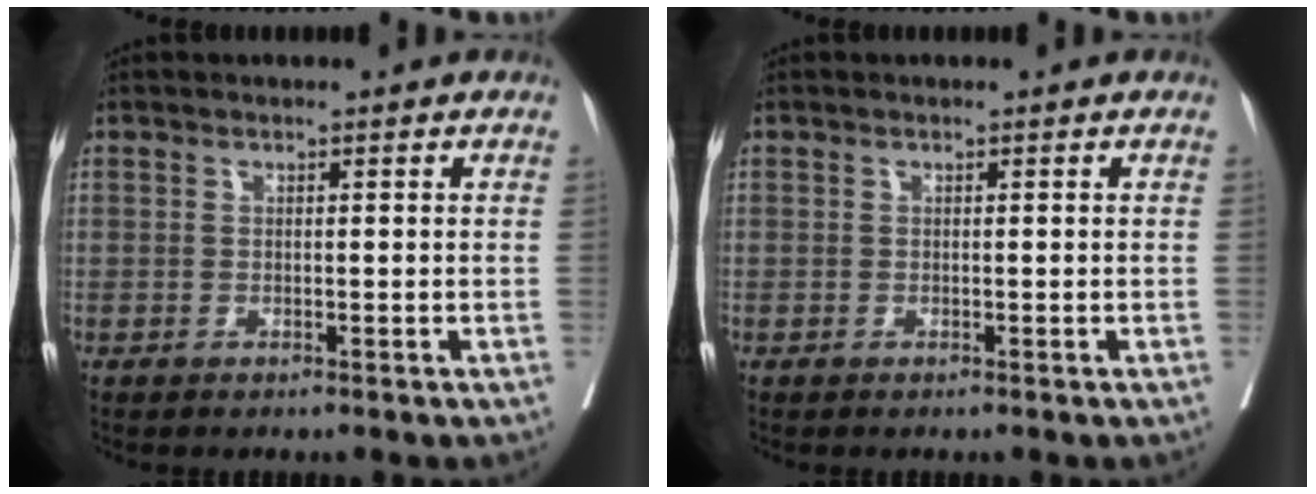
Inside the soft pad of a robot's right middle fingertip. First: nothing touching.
{"total": 0.0}